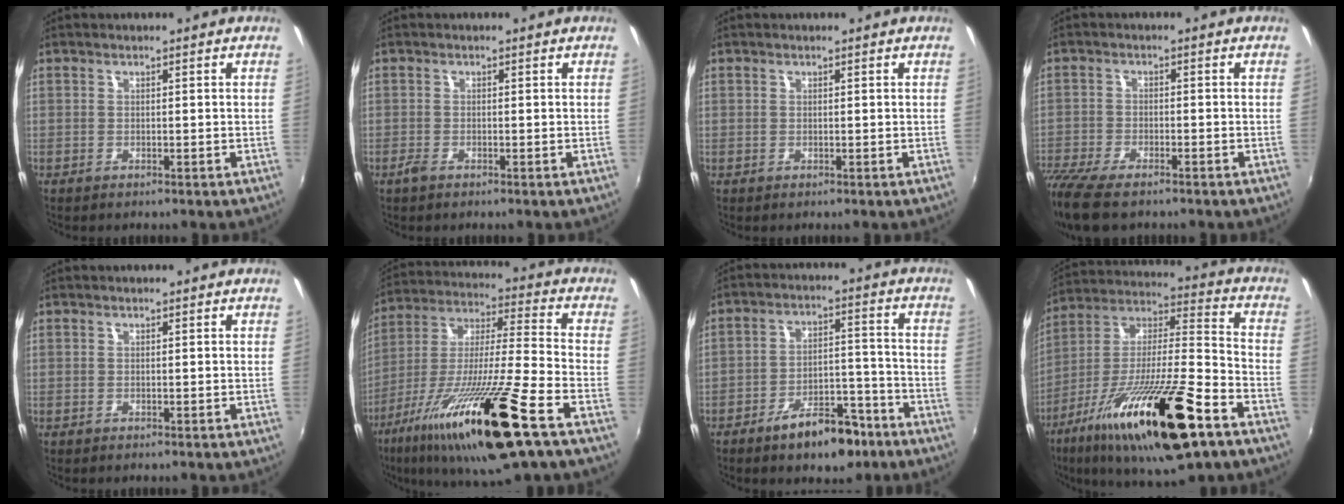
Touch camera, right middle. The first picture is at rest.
{"total": 1.4, "force": [-1.1, 0.5, 0.8], "torque": [-0.017, -0.004, -0.022]}
{"total": 0.5, "force": [-0.1, 0.5, -0.1], "torque": [0.001, 0.000, -0.003]}
{"total": 13.4, "force": [-10.2, 4.5, 7.4], "torque": [-0.182, -0.055, -0.184]}
{"total": 0.0}
{"total": 23.8, "force": [-13.0, 1.1, 19.9], "torque": [-0.372, -0.054, -0.235]}
{"total": 10.1, "force": [-7.1, 5.0, 5.2], "torque": [-0.085, 0.030, -0.097]}
{"total": 26.7, "force": [-14.6, 5.8, 21.5], "torque": [-0.376, -0.044, -0.250]}